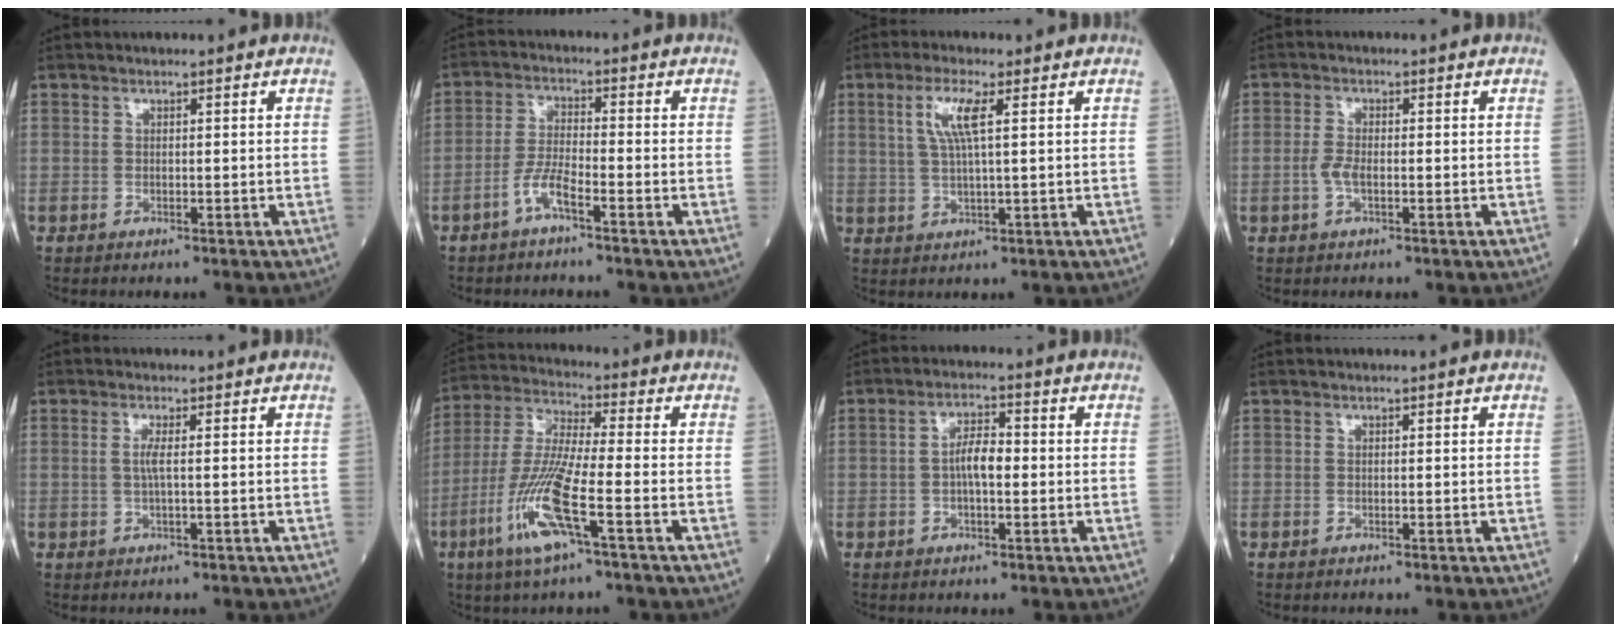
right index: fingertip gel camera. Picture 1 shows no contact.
{"total": 4.2, "force": [-2.7, 0.4, 3.2], "torque": [-0.067, 0.006, -0.056]}
{"total": 5.3, "force": [1.8, 0.3, 5.0], "torque": [-0.105, 0.004, 0.037]}
{"total": 2.5, "force": [-0.6, 1.0, 2.2], "torque": [-0.051, 0.002, -0.012]}
{"total": 1.7, "force": [0.1, -0.1, 1.7], "torque": [-0.043, 0.000, -0.001]}
{"total": 12.2, "force": [-5.1, 0.5, 11.0], "torque": [-0.239, -0.012, -0.105]}
{"total": 4.3, "force": [-0.3, 1.4, 4.0], "torque": [-0.079, 0.011, -0.009]}
{"total": 0.0}